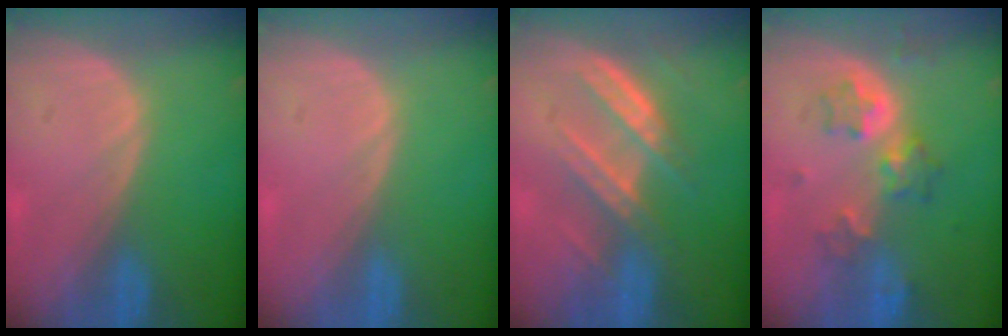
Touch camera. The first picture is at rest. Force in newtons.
{"total": 0.5, "press": 0.0, "slide": 0.5}
{"total": 6.5, "press": 6.3, "slide": 1.4}
{"total": 6.3, "press": 5.6, "slide": 2.7}